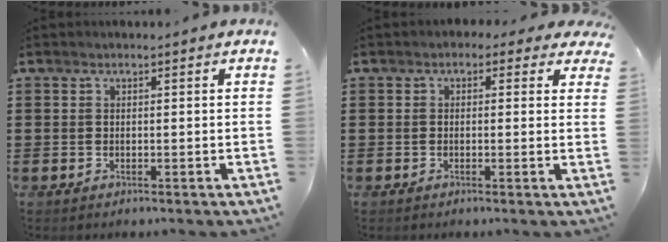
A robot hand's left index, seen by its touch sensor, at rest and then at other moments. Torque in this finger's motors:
{"motor_torque": [2.14, 0.00, 0.64, -0.01]}